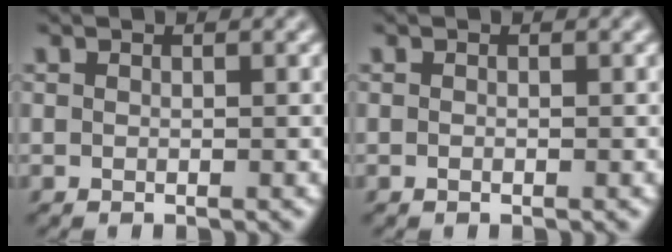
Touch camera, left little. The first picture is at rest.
{"total": 0.0}